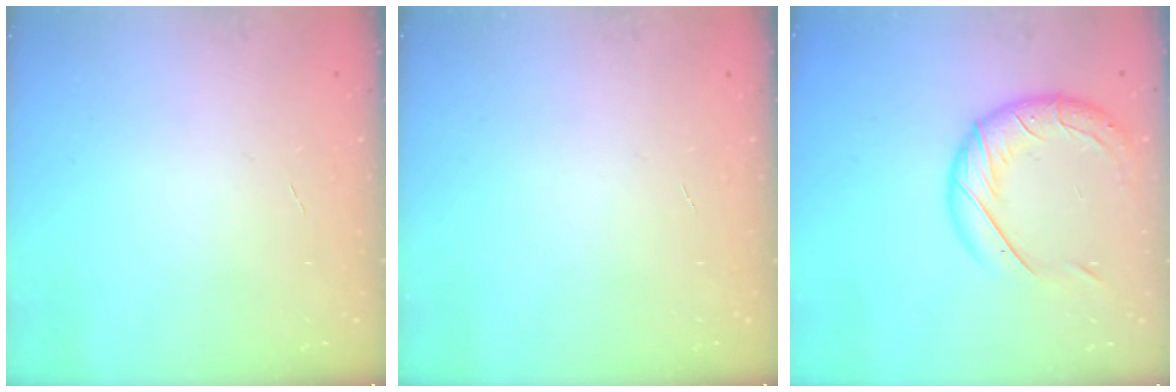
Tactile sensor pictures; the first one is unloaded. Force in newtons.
{"total": 0.0}
{"total": 16.0, "press": 15.8, "slide": 2.1}